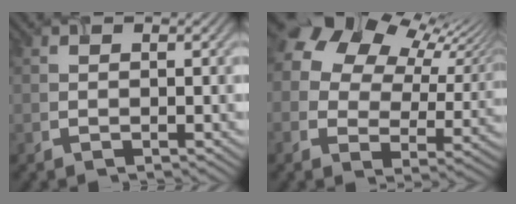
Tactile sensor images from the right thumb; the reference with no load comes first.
{"total": 15.0, "force": [8.4, 9.3, 8.1], "torque": [-0.186, 0.033, 0.151]}